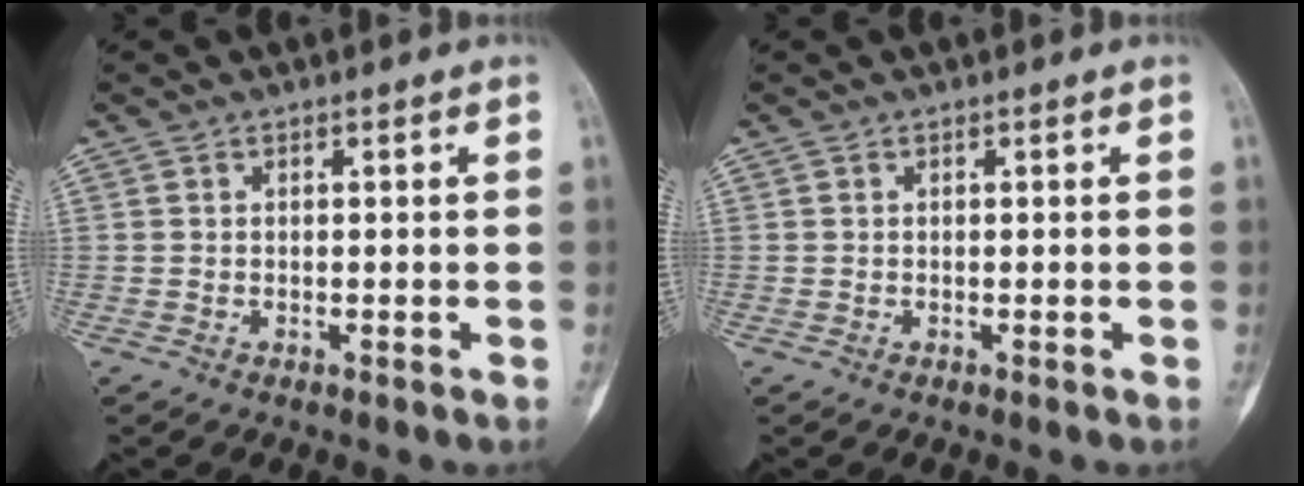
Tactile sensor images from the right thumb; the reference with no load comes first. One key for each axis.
{"total": 0.0}